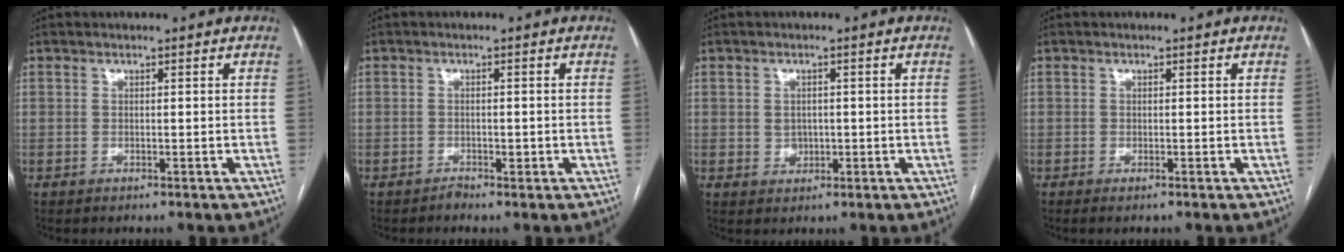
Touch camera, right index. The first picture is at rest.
{"total": 0.9, "force": [-0.7, 0.4, 0.4], "torque": [-0.003, 0.001, -0.011]}
{"total": 2.2, "force": [-0.1, 1.9, 1.1], "torque": [-0.017, 0.001, 0.004]}
{"total": 0.7, "force": [-0.5, 0.1, 0.5], "torque": [-0.009, -0.002, -0.008]}